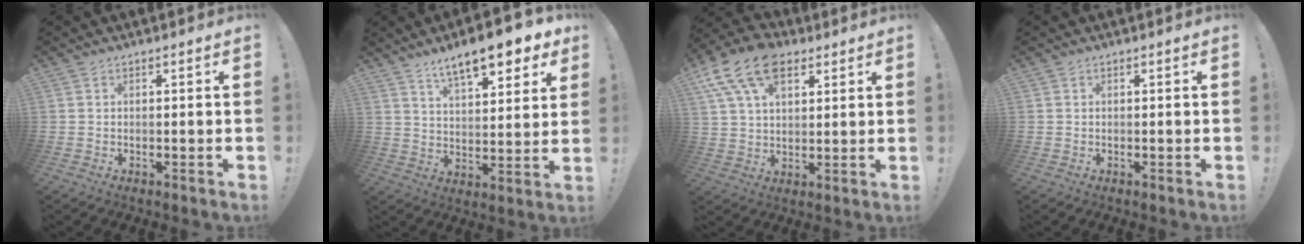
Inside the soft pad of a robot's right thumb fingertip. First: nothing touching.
{"total": 13.1, "force": [9.0, 3.9, 8.6], "torque": [-0.133, -0.054, 0.149]}
{"total": 15.7, "force": [7.9, 9.7, 9.5], "torque": [-0.170, -0.027, 0.147]}
{"total": 0.0}